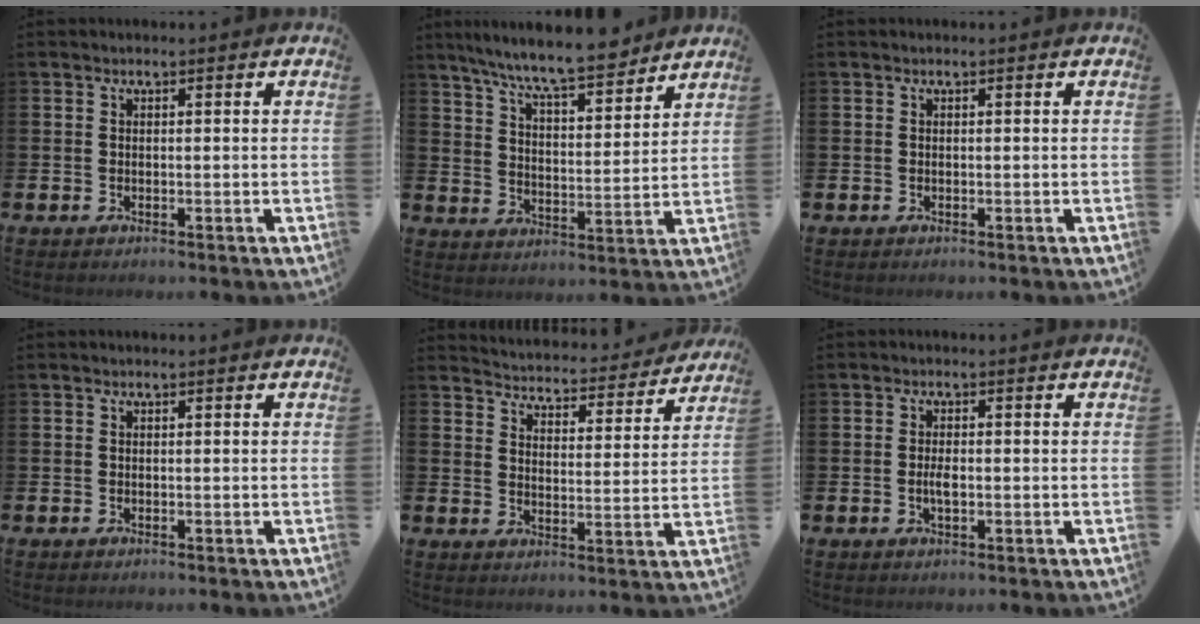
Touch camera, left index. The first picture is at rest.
{"total": 9.1, "force": [8.4, 1.0, 3.4], "torque": [-0.090, -0.047, 0.150]}
{"total": 0.0}
{"total": 0.0}
{"total": 4.4, "force": [4.4, 0.5, 0.1], "torque": [-0.021, -0.044, 0.070]}
{"total": 2.0, "force": [-0.3, 0.8, 1.8], "torque": [-0.020, -0.003, -0.009]}